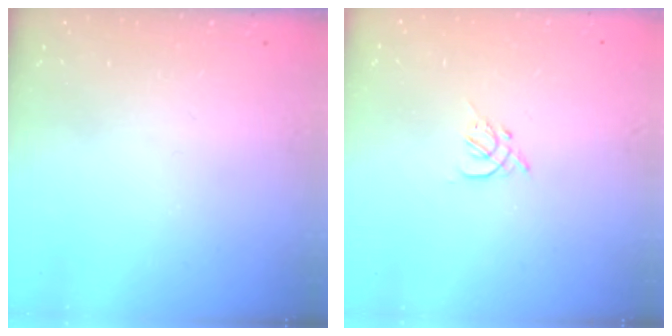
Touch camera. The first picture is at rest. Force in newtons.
{"total": 2.7, "press": 2.6, "slide": 0.7}